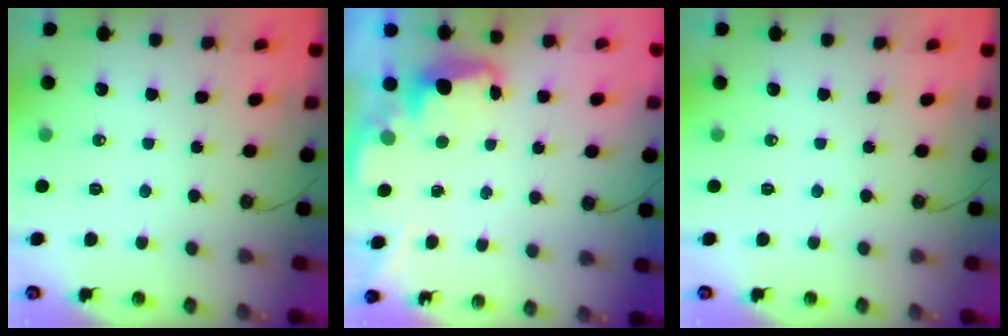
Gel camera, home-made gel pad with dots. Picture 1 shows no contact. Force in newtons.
{"total": 2.4, "press": 2.3, "slide": 0.5}
{"total": 0.0}